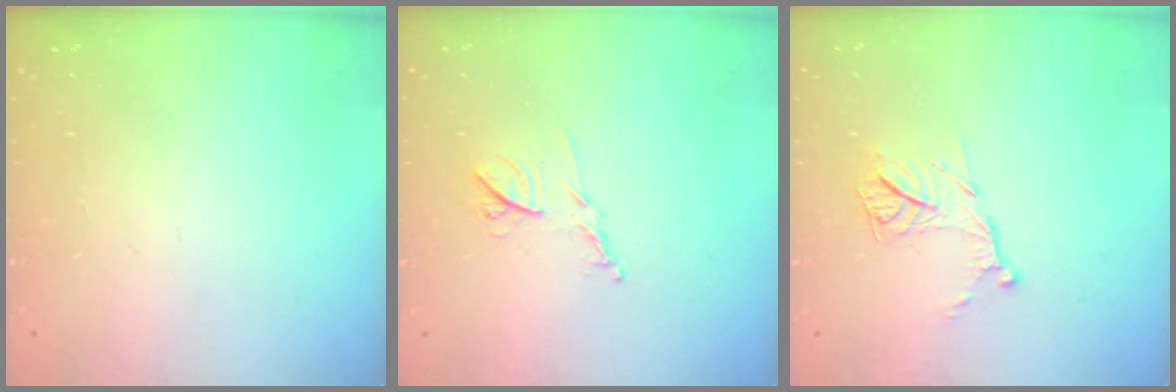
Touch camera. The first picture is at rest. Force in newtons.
{"total": 8.7, "press": 8.7, "slide": 0.4}
{"total": 11.8, "press": 11.8, "slide": 0.8}